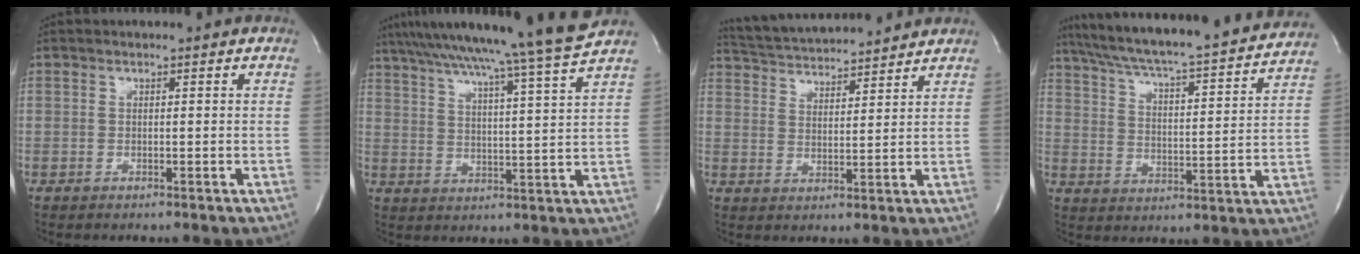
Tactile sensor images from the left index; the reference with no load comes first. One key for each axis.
{"total": 20.4, "fx": 17.9, "fy": -3.0, "fz": 9.5, "tx": -0.164, "ty": -0.042, "tz": 0.252}
{"total": 13.0, "fx": 12.3, "fy": 1.2, "fz": 4.0, "tx": -0.081, "ty": 0.019, "tz": 0.195}
{"total": 23.7, "fx": 21.6, "fy": 1.0, "fz": 9.9, "tx": -0.170, "ty": -0.022, "tz": 0.298}